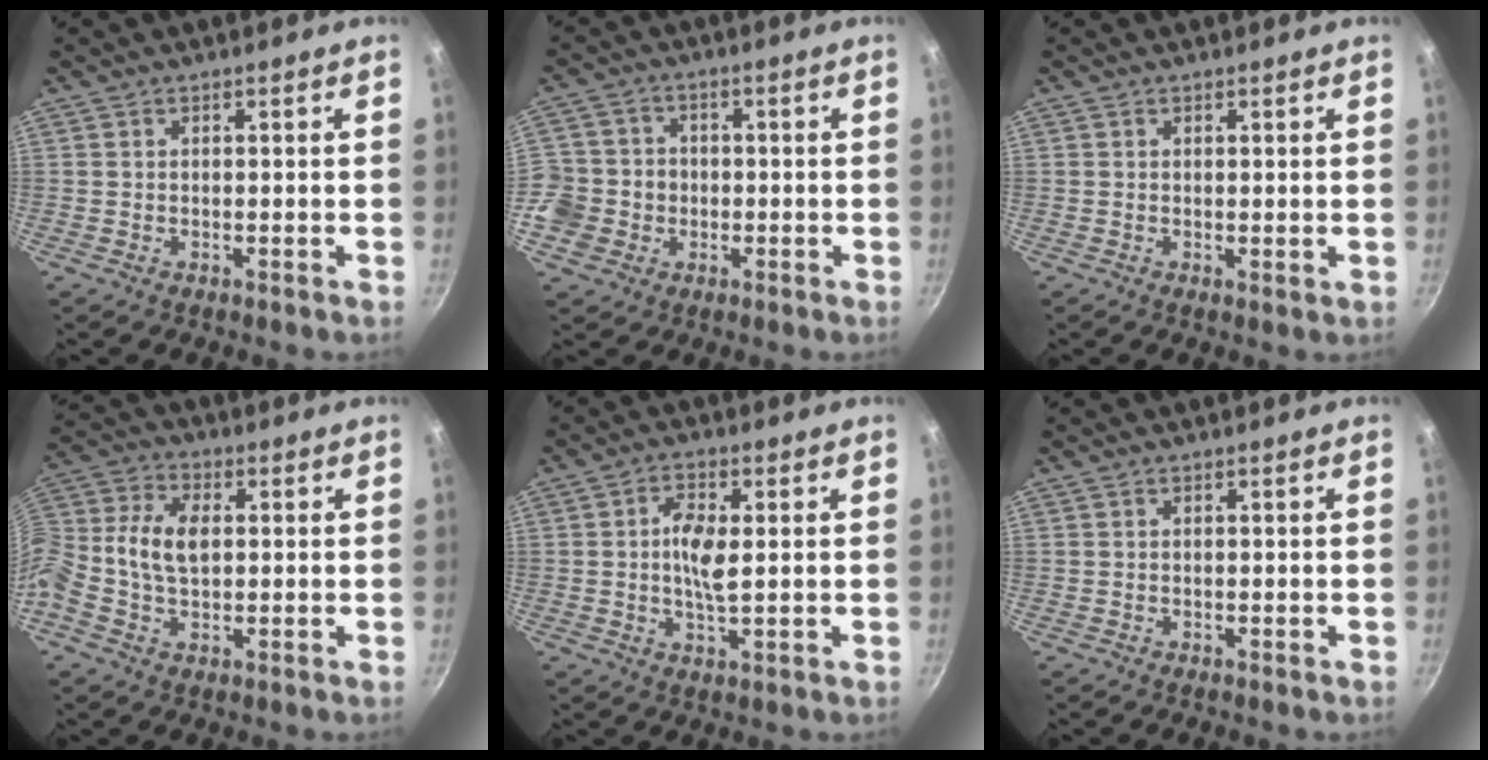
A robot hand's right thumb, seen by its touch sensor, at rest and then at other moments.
{"total": 9.5, "force": [-2.5, 8.7, 2.9], "torque": [-0.036, 0.027, -0.055]}
{"total": 0.9, "force": [0.5, 0.3, 0.6], "torque": [-0.009, -0.005, 0.007]}
{"total": 10.5, "force": [0.3, 6.9, 8.0], "torque": [-0.165, 0.023, -0.013]}
{"total": 6.3, "force": [0.7, 2.6, 5.6], "torque": [-0.109, 0.005, 0.010]}
{"total": 0.0}